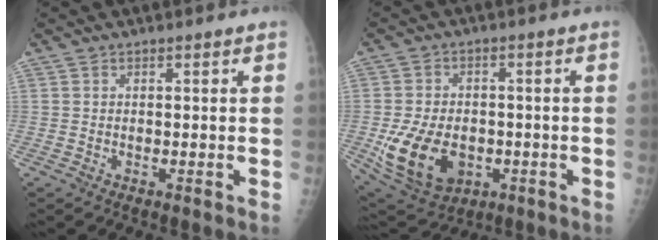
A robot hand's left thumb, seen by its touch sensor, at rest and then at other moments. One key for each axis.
{"total": 14.6, "fx": -3.1, "fy": 10.4, "fz": 9.8, "tx": -0.167, "ty": 0.002, "tz": -0.031}